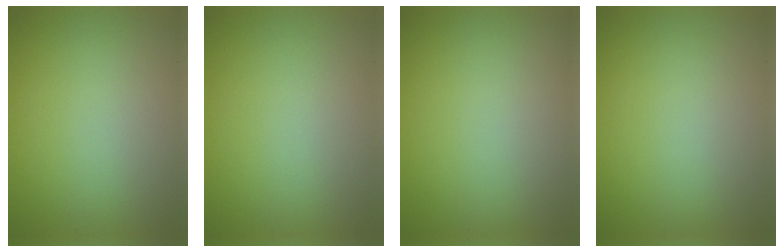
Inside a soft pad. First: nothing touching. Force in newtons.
{"total": 0.0}
{"total": 0.0}
{"total": 0.0}